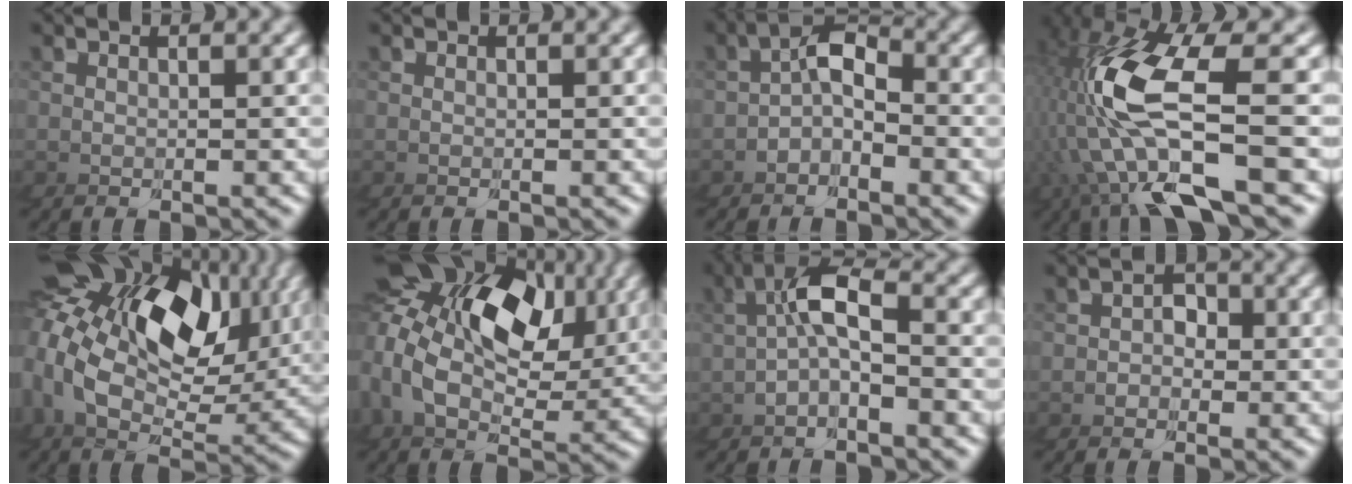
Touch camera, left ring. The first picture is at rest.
{"total": 0.0}
{"total": 4.6, "force": [-1.9, 3.9, 1.4], "torque": [-0.056, -0.020, -0.033]}
{"total": 6.4, "force": [-0.9, 2.4, 5.9], "torque": [-0.187, 0.005, -0.010]}
{"total": 13.6, "force": [2.7, 9.1, 9.7], "torque": [-0.152, 0.030, 0.019]}
{"total": 11.3, "force": [2.6, 8.6, 7.0], "torque": [-0.125, 0.012, 0.021]}
{"total": 4.2, "force": [-0.7, 3.1, 2.7], "torque": [-0.078, -0.003, -0.016]}
{"total": 3.4, "force": [-0.1, 3.4, 0.0], "torque": [-0.026, -0.018, -0.002]}